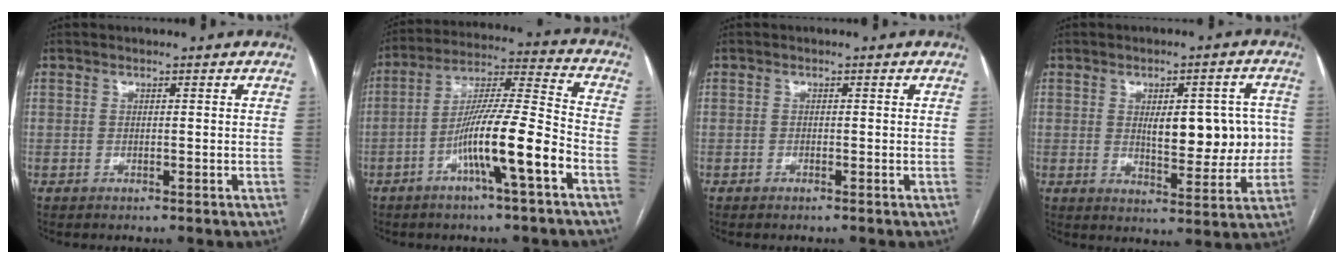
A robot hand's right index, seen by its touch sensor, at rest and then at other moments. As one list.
[{"total": 13.3, "force": [-5.6, 0.1, 12.0], "torque": [-0.218, 0.007, -0.099]}, {"total": 0.5, "force": [-0.4, 0.2, 0.3], "torque": [-0.006, -0.001, -0.006]}, {"total": 10.6, "force": [0.8, 4.3, 9.7], "torque": [-0.125, 0.016, 0.024]}]